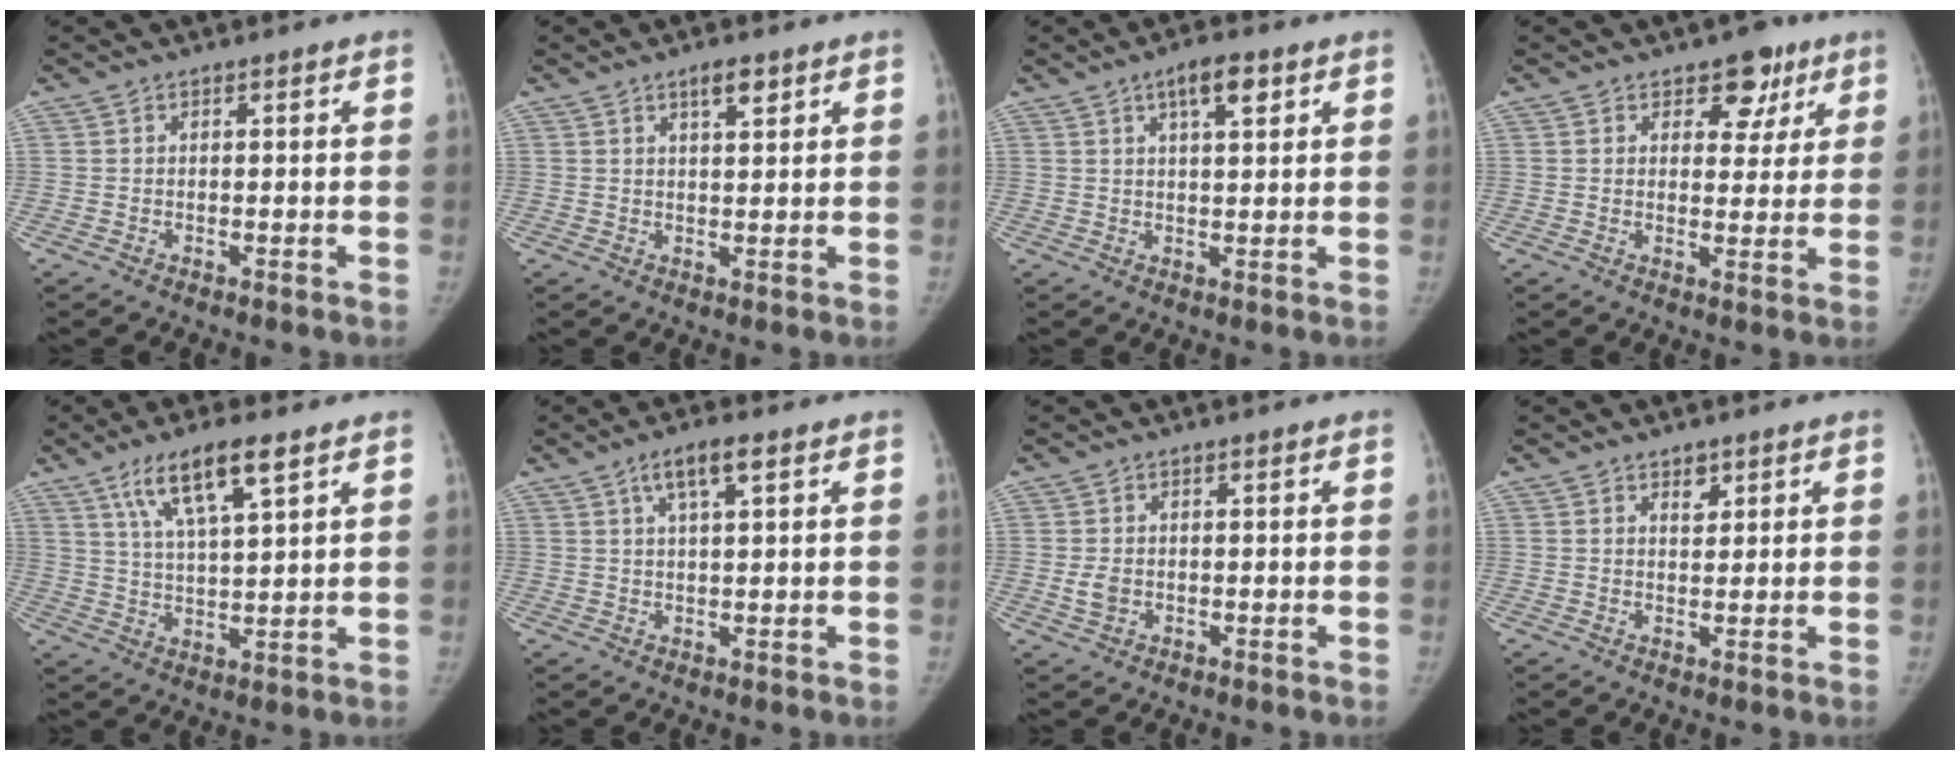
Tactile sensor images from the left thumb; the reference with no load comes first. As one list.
[{"total": 3.3, "force": [2.0, 1.1, 2.3], "torque": [-0.027, -0.011, 0.033]}, {"total": 5.3, "force": [2.7, 1.8, 4.2], "torque": [-0.057, -0.006, 0.042]}, {"total": 6.6, "force": [3.8, 4.4, 3.0], "torque": [0.003, -0.014, 0.048]}, {"total": 10.4, "force": [5.9, 2.4, 8.2], "torque": [-0.146, -0.019, 0.114]}, {"total": 5.0, "force": [2.5, 1.3, 4.1], "torque": [-0.073, 0.000, 0.046]}, {"total": 2.7, "force": [-0.4, 2.0, 1.7], "torque": [-0.031, -0.001, -0.005]}, {"total": 2.2, "force": [1.4, 1.4, 1.0], "torque": [-0.002, -0.009, 0.022]}]